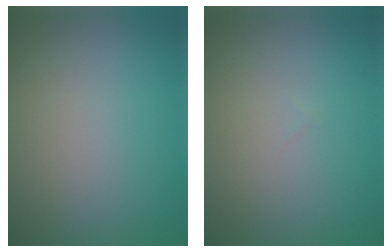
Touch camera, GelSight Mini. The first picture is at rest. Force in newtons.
{"total": 0.0}